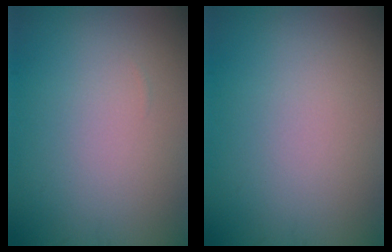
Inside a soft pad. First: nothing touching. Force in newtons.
{"total": 0.0}